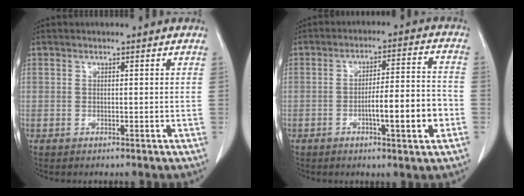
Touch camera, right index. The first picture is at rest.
{"total": 9.4, "force": [-3.1, 1.0, 8.9], "torque": [-0.136, 0.010, -0.047]}